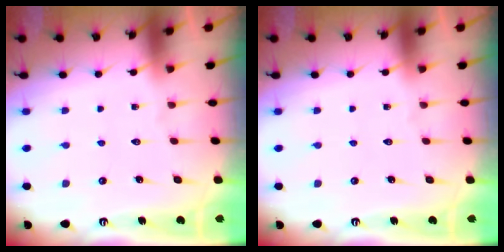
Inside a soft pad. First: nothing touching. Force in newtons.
{"total": 0.0}